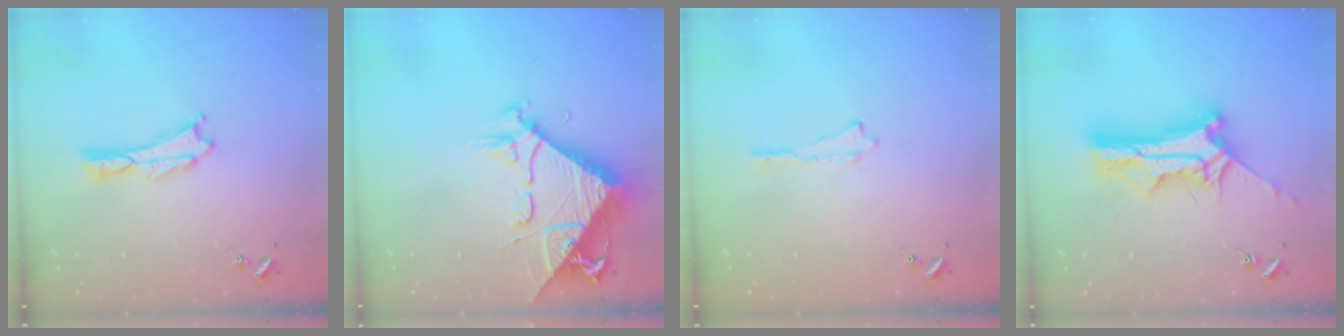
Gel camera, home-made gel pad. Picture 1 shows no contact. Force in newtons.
{"total": 10.6, "press": 10.6, "slide": 1.1}
{"total": 0.0}
{"total": 11.4, "press": 11.3, "slide": 1.0}